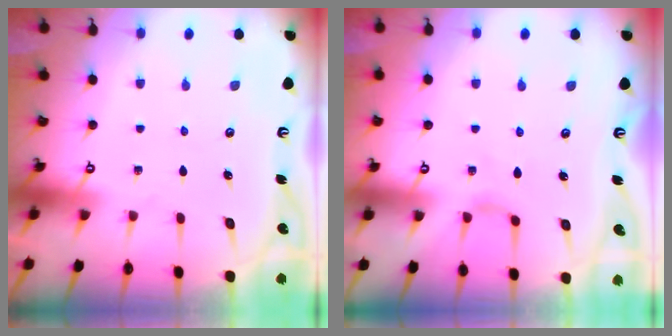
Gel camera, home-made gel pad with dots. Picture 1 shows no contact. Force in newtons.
{"total": 1.8, "press": 1.7, "slide": 0.5}